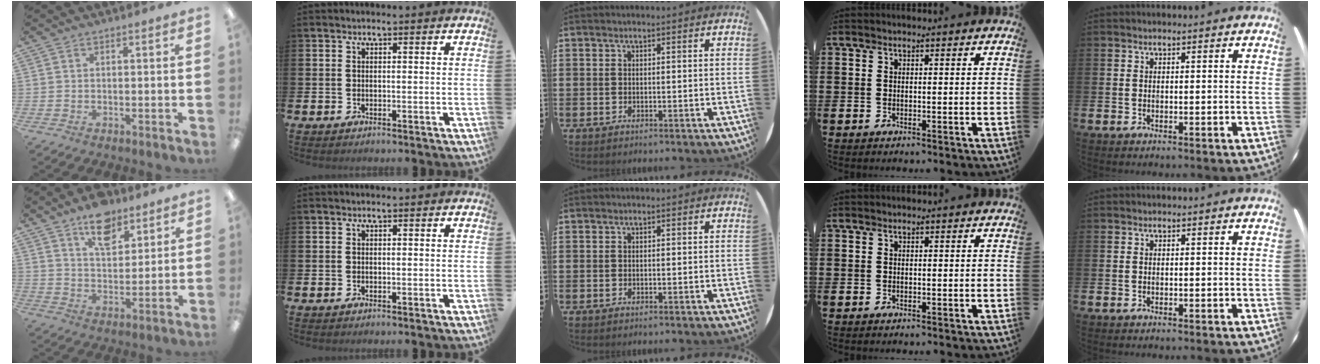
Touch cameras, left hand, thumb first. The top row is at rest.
{"thumb": {"total": 10.9, "force": [7.8, 5.6, 5.2], "torque": [-0.068, -0.038, 0.137]}}